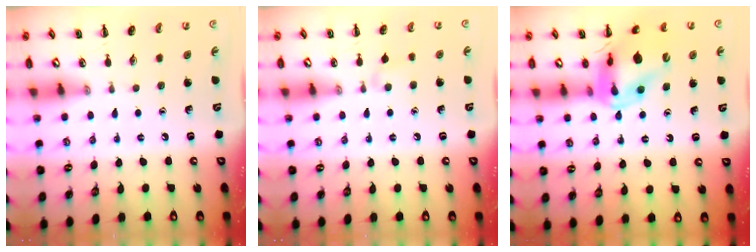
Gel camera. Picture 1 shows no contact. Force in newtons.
{"total": 4.5, "press": 4.1, "slide": 1.9}
{"total": 16.0, "press": 15.7, "slide": 3.3}